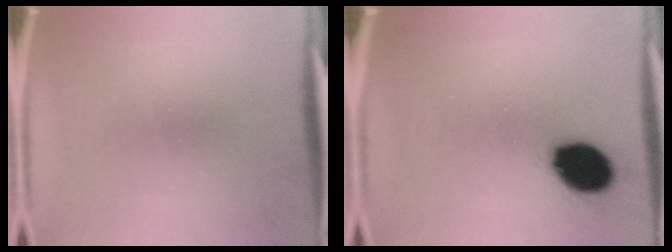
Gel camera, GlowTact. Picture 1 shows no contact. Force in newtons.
{"total": 12.9}